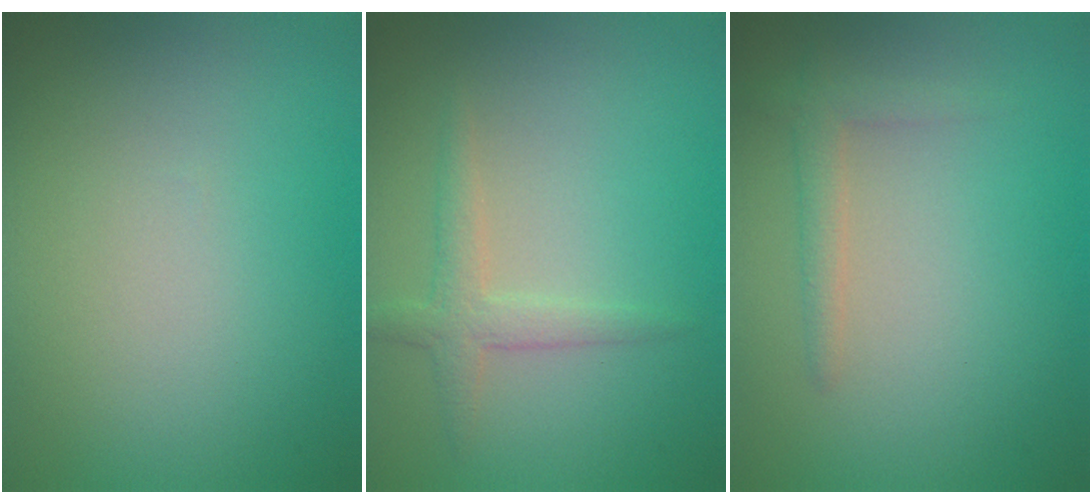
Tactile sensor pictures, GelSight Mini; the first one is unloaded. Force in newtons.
{"total": 2.0, "press": 2.0, "slide": 0.1}
{"total": 1.6, "press": 1.6, "slide": 0.1}